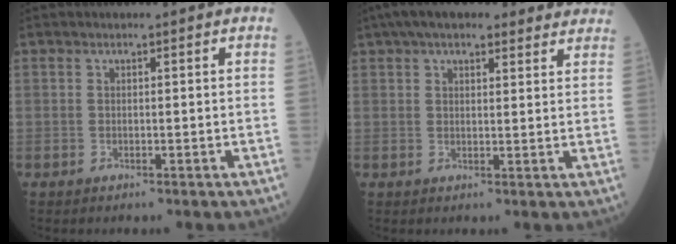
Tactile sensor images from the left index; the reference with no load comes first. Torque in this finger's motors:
{"motor_torque": [0.19, -1.01, 0.89, 0.19]}